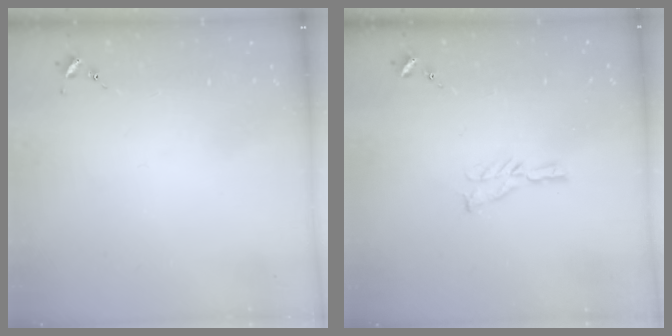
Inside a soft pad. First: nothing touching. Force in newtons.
{"total": 5.8, "press": 5.8, "slide": 0.5}